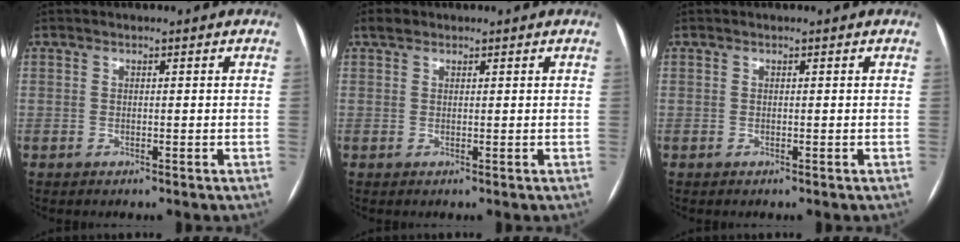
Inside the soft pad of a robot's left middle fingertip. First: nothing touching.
{"total": 1.4, "force": [1.1, 0.8, 0.5], "torque": [-0.011, 0.014, 0.020]}
{"total": 0.0}